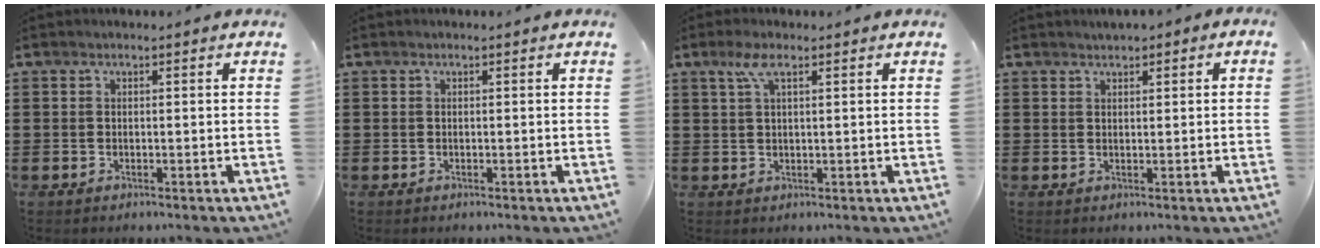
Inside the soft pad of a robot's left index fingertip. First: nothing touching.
{"total": 0.0}
{"total": 3.6, "force": [1.8, 1.0, 3.0], "torque": [-0.066, 0.008, 0.030]}
{"total": 0.9, "force": [0.7, 0.4, 0.3], "torque": [-0.007, 0.005, 0.013]}